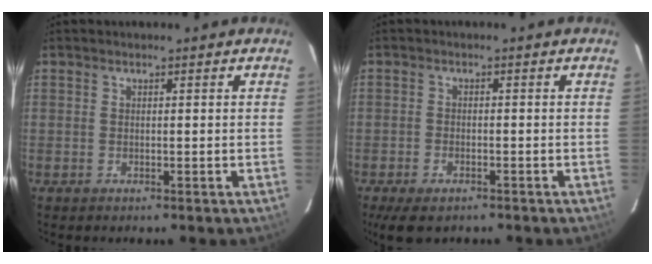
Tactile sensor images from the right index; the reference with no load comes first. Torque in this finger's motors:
{"motor_torque": [0.39, -0.36, 0.14, 0.01]}